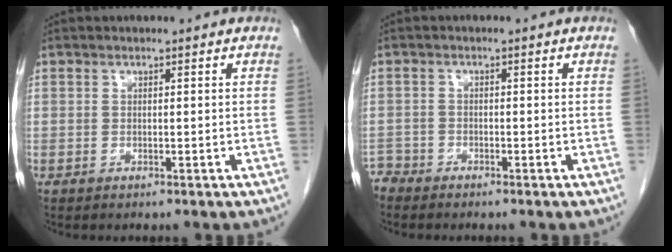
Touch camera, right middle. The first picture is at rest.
{"total": 2.1, "force": [-2.0, 0.3, -0.5], "torque": [0.012, -0.006, -0.040]}